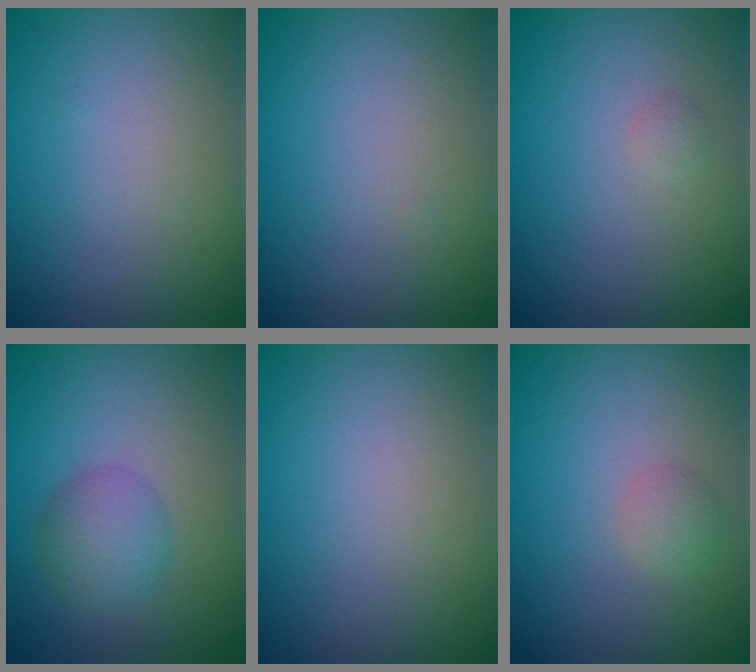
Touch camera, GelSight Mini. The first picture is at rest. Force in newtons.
{"total": 0.0}
{"total": 0.6, "press": 0.6, "slide": 0.0}
{"total": 3.1, "press": 3.1, "slide": 0.1}
{"total": 0.0}
{"total": 1.4, "press": 1.4, "slide": 0.1}